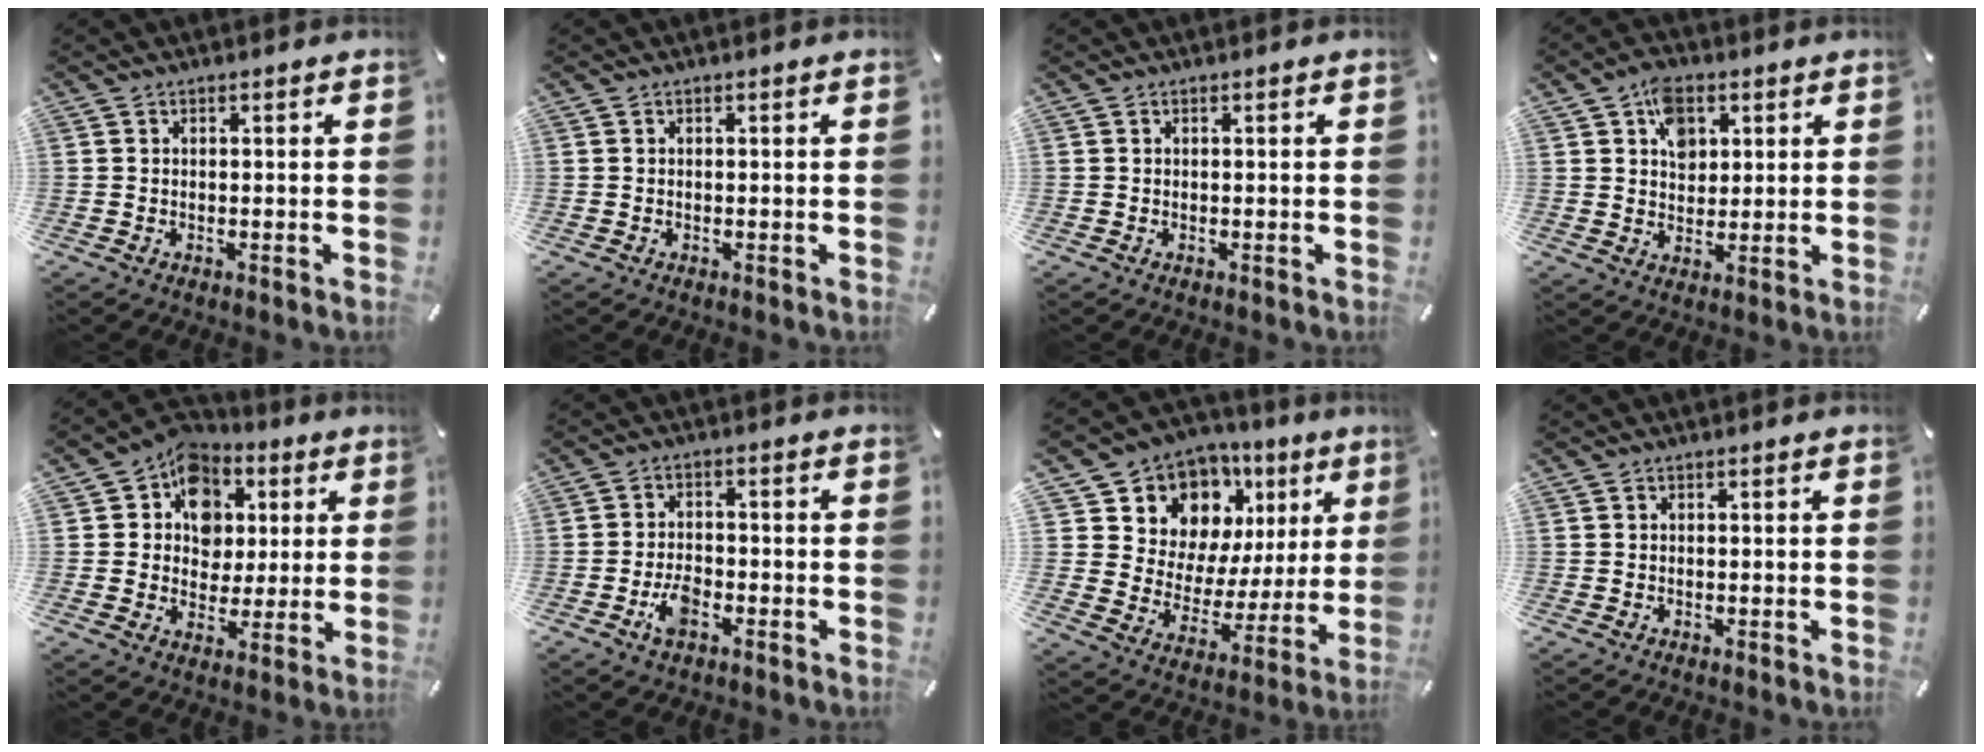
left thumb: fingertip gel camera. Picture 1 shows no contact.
{"total": 0.0}
{"total": 0.0}
{"total": 7.5, "force": [2.9, 5.8, 3.7], "torque": [-0.047, 0.000, 0.049]}
{"total": 11.3, "force": [2.6, 10.2, 3.9], "torque": [-0.058, -0.017, 0.050]}
{"total": 5.7, "force": [-2.7, 3.2, 3.8], "torque": [-0.078, 0.012, -0.050]}
{"total": 12.0, "force": [8.0, 8.7, 2.4], "torque": [-0.042, -0.083, 0.145]}
{"total": 0.0}